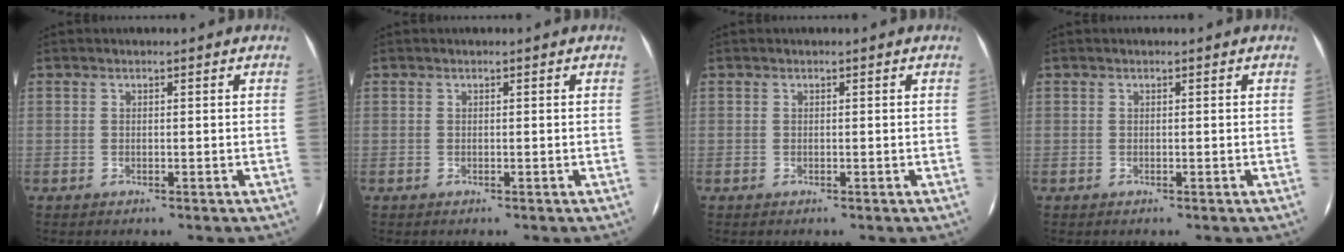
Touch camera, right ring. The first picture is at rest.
{"total": 0.0}
{"total": 0.0}
{"total": 0.0}